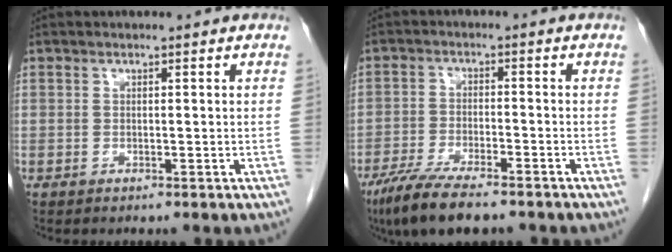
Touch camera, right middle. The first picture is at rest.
{"total": 10.0, "force": [-7.7, 1.9, 6.2], "torque": [-0.107, -0.023, -0.128]}